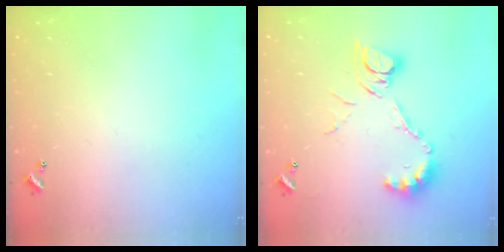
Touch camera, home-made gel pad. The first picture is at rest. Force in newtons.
{"total": 11.3, "press": 11.2, "slide": 1.2}